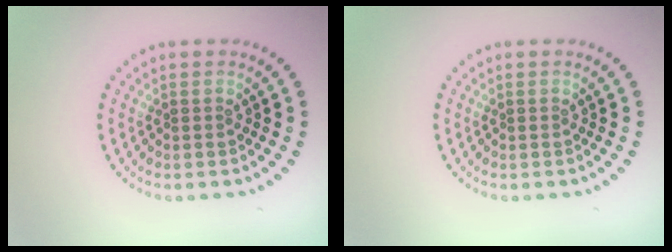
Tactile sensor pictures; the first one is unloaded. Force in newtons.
{"total": 0.0}